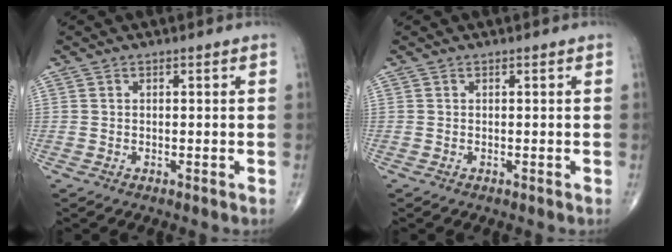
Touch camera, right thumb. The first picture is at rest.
{"total": 0.0}